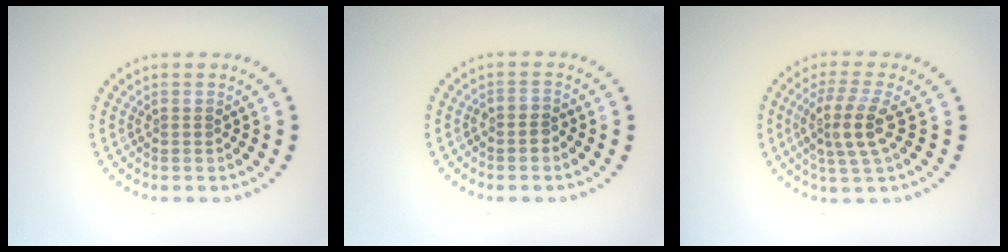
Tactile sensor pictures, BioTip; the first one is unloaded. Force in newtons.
{"total": 1.0, "press": 0.7, "slide": 0.6}
{"total": 3.7, "press": 3.3, "slide": 1.8}